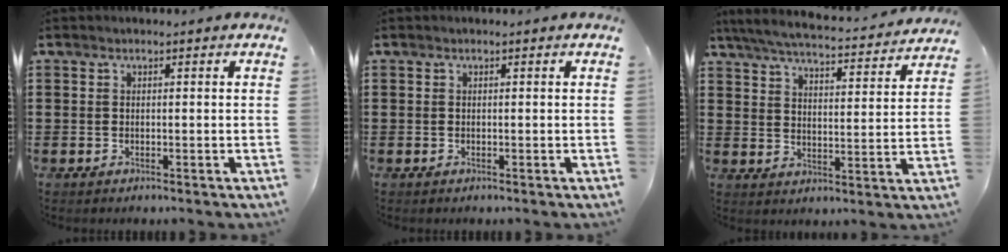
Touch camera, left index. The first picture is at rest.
{"total": 0.0}
{"total": 5.4, "force": [5.1, 0.0, 1.9], "torque": [-0.061, -0.038, 0.083]}